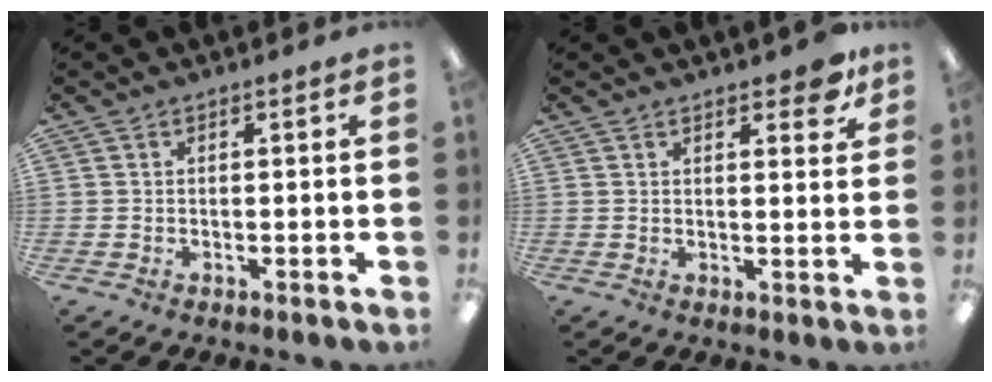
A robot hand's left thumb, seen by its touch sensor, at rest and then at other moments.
{"total": 4.8, "force": [3.6, 1.8, 2.7], "torque": [-0.021, -0.018, 0.057]}